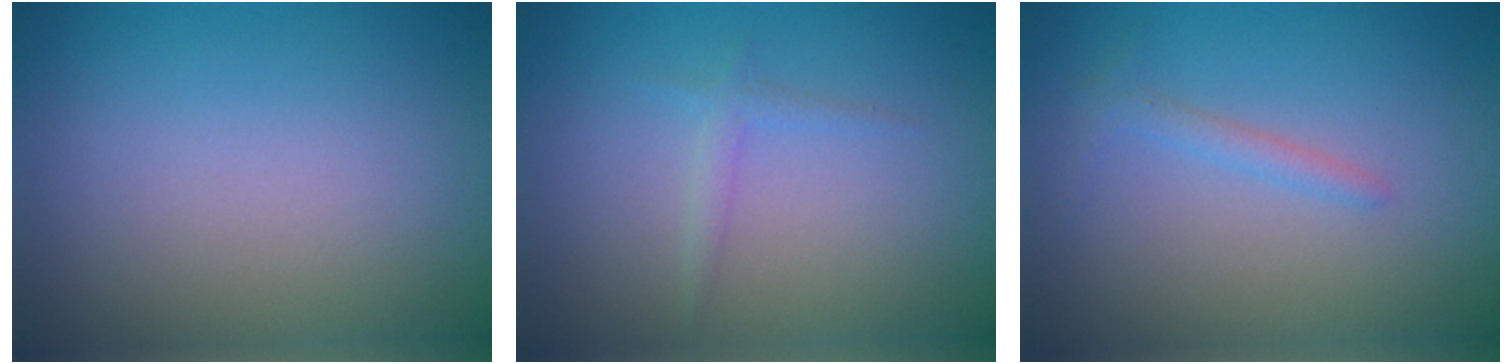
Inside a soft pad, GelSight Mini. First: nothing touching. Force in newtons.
{"total": 1.1, "press": 1.1, "slide": 0.1}
{"total": 1.3, "press": 1.3, "slide": 0.1}